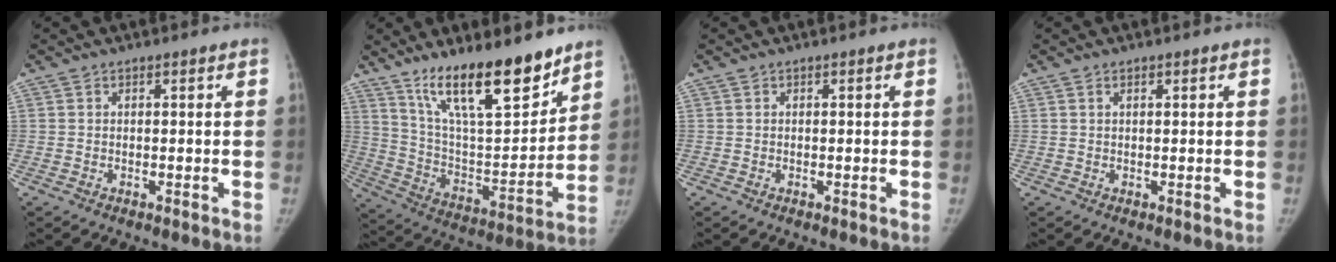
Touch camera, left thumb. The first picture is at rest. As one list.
[{"total": 21.6, "force": [15.2, 6.4, 13.9], "torque": [-0.185, -0.087, 0.266]}, {"total": 0.0}, {"total": 0.7, "force": [0.4, 0.2, 0.5], "torque": [-0.011, 0.002, 0.008]}]